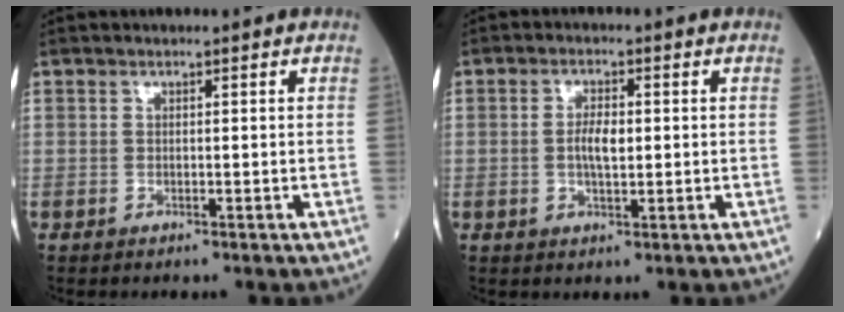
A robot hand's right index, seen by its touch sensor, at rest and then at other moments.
{"total": 3.7, "force": [0.1, 1.3, 3.5], "torque": [-0.068, 0.002, 0.000]}